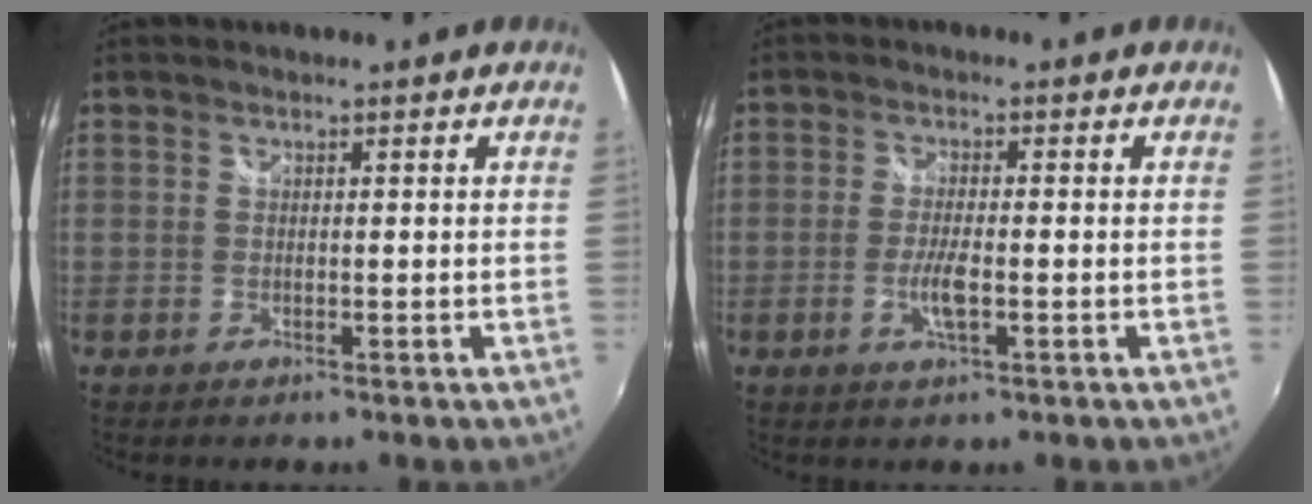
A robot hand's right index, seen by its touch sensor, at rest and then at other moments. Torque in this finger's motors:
{"motor_torque": [1.05, 0.20, 0.35, 0.08]}